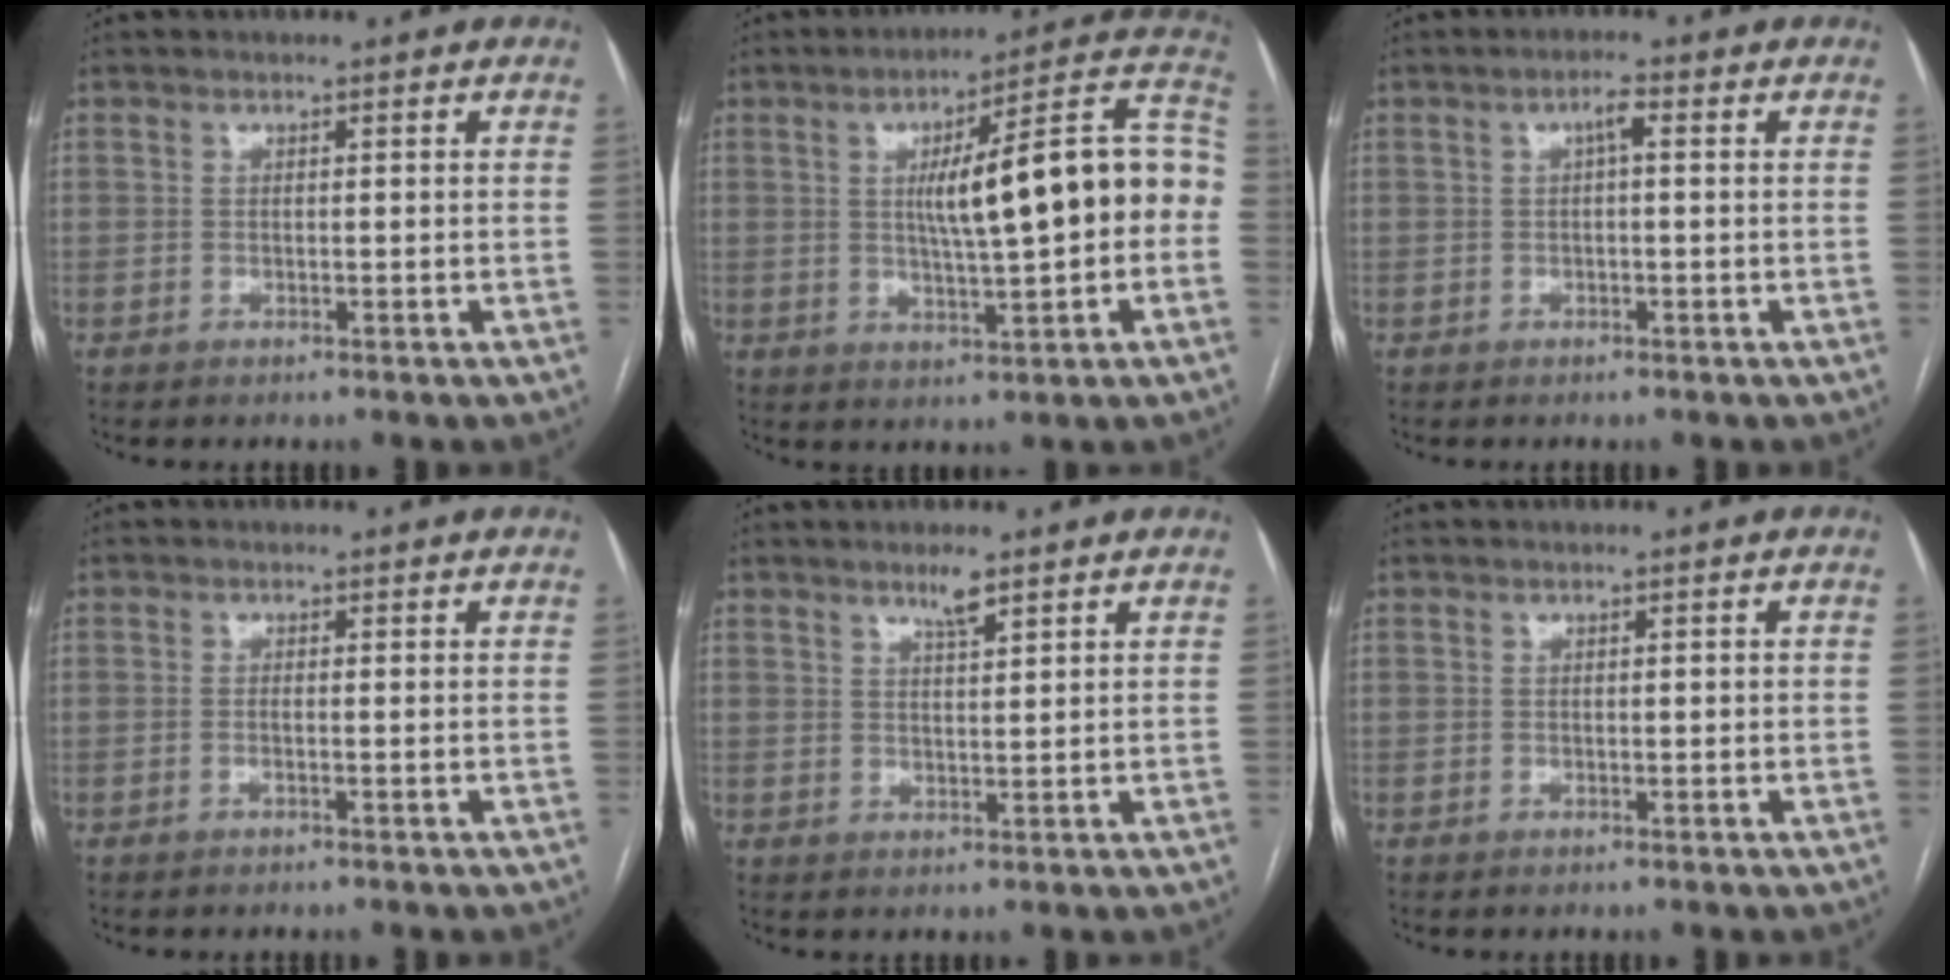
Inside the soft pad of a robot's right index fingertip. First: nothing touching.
{"total": 17.0, "force": [0.6, 2.7, 16.8], "torque": [-0.235, 0.043, 0.009]}
{"total": 1.9, "force": [0.6, 0.4, 1.8], "torque": [-0.029, 0.010, 0.010]}
{"total": 0.6, "force": [-0.2, 0.0, 0.6], "torque": [-0.012, -0.001, -0.003]}
{"total": 2.9, "force": [2.3, 0.2, 1.8], "torque": [-0.032, -0.004, 0.040]}
{"total": 0.6, "force": [0.2, 0.2, 0.5], "torque": [-0.009, 0.003, 0.004]}